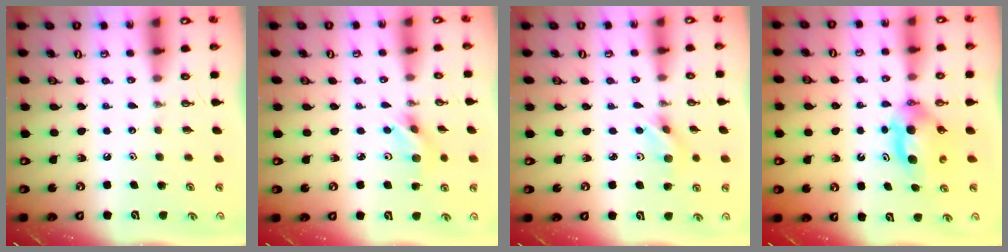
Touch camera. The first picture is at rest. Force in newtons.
{"total": 5.5, "press": 3.8, "slide": 4.0}
{"total": 3.8, "press": 3.0, "slide": 2.3}
{"total": 9.0, "press": 4.8, "slide": 7.6}